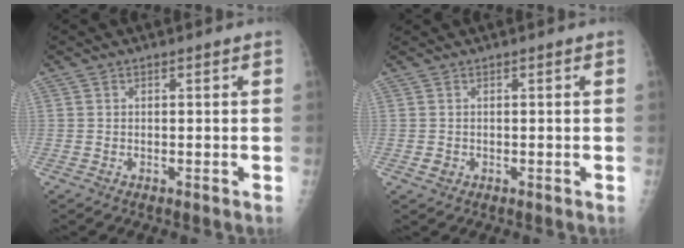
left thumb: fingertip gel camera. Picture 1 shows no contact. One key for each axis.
{"total": 1.1, "fx": 0.0, "fy": 1.1, "fz": 0.3, "tx": 0.000, "ty": 0.003, "tz": 0.003}